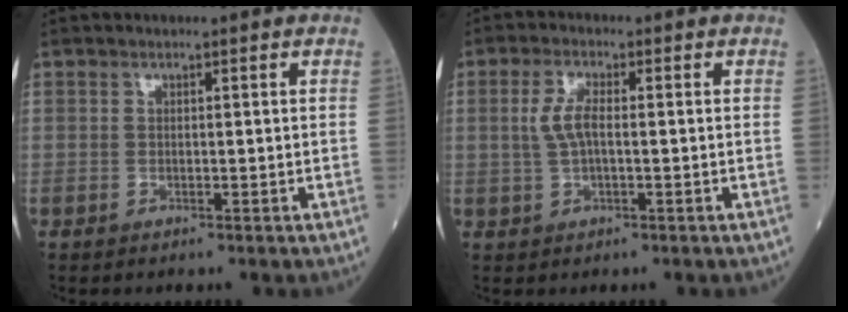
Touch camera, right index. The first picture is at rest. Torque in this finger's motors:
{"motor_torque": [0.01, -0.12, 0.27, 0.03]}